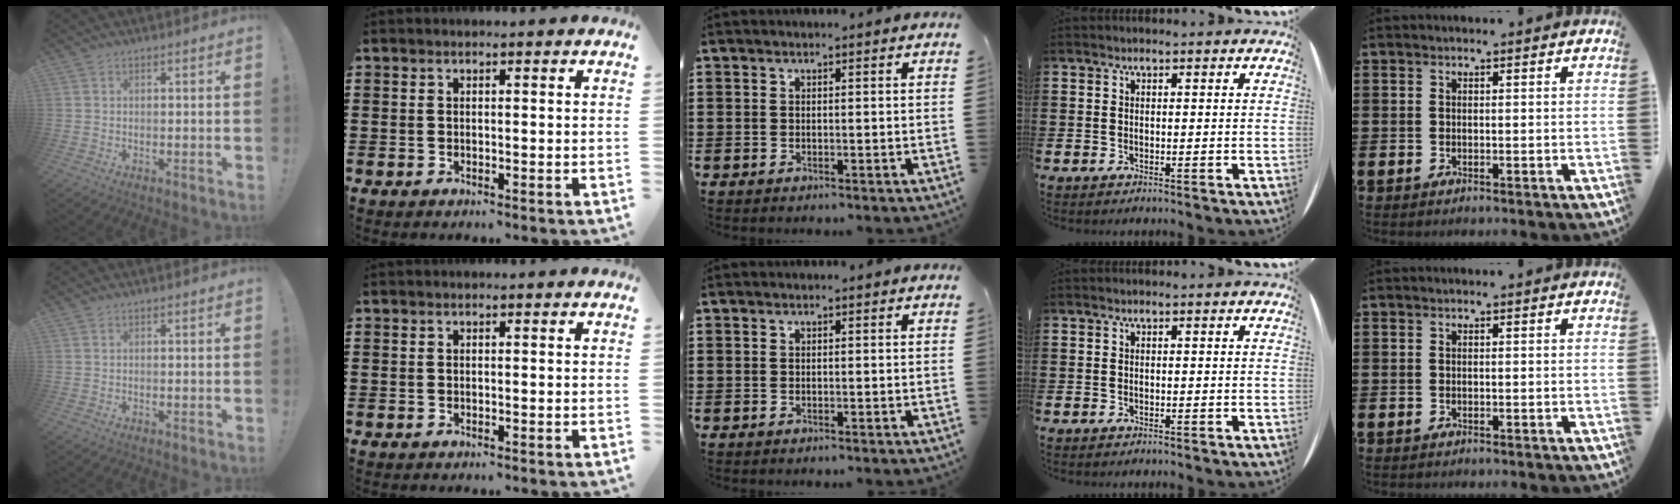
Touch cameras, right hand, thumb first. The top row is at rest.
{}